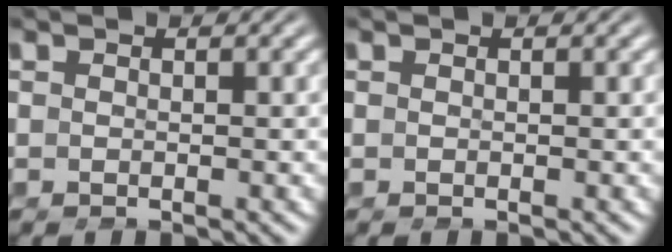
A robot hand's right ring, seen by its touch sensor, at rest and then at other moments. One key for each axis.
{"total": 0.0}